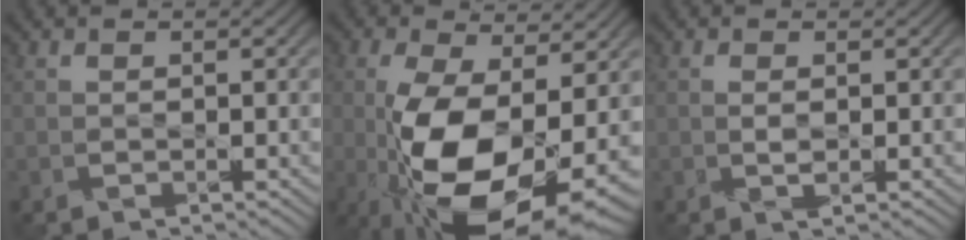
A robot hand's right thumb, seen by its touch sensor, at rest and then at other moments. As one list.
[{"total": 15.7, "force": [-3.7, 7.1, 13.5], "torque": [-0.260, -0.018, -0.061]}, {"total": 1.0, "force": [0.2, 0.1, 1.0], "torque": [-0.023, 0.003, 0.004]}]